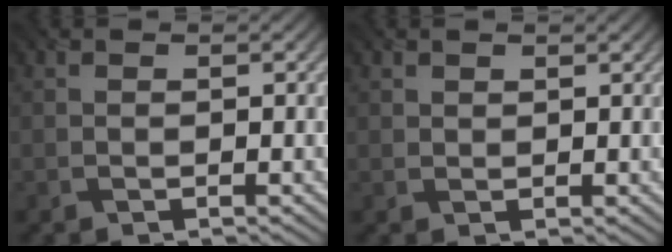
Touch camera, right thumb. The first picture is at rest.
{"total": 1.1, "force": [0.9, 0.6, 0.2], "torque": [-0.006, -0.001, 0.020]}